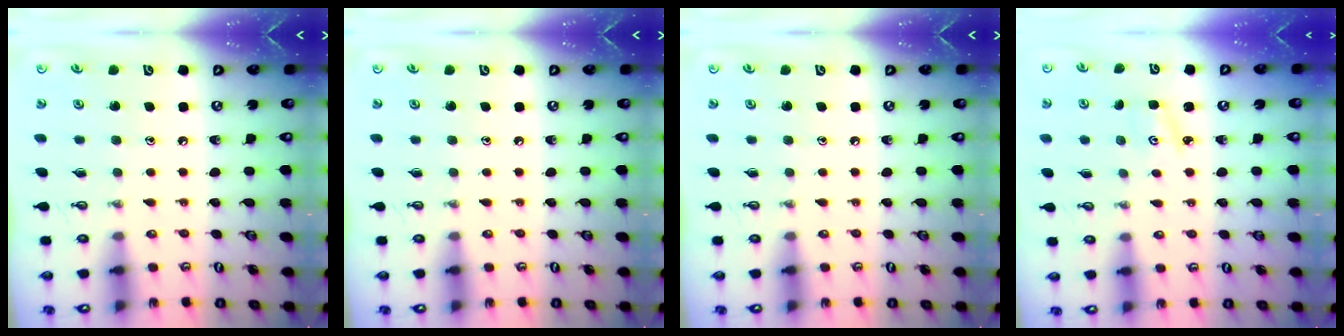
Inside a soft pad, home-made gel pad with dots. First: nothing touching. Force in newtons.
{"total": 0.0}
{"total": 0.0}
{"total": 2.9, "press": 2.9, "slide": 0.3}